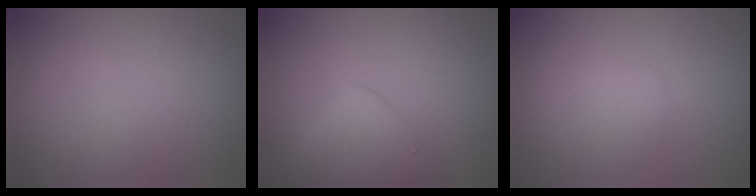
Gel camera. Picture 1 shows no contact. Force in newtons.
{"total": 4.0, "press": 4.0, "slide": 0.1}
{"total": 1.3, "press": 1.2, "slide": 0.0}